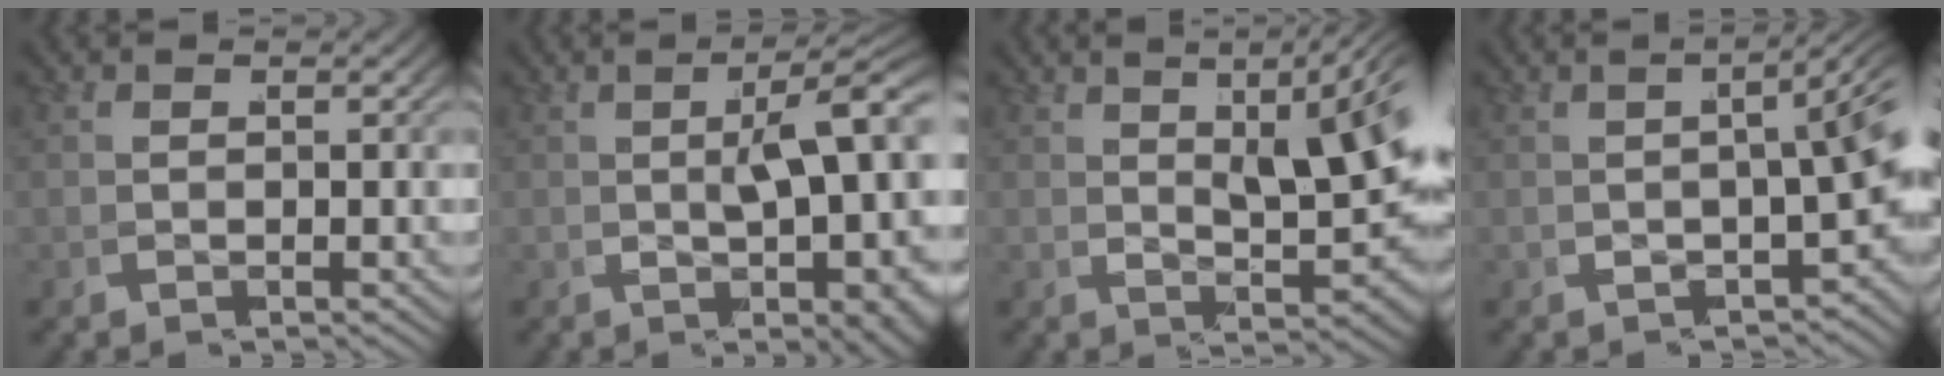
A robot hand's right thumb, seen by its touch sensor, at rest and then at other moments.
{"total": 6.2, "force": [0.6, 1.6, 6.0], "torque": [-0.070, 0.012, 0.010]}
{"total": 7.6, "force": [2.8, 2.8, 6.5], "torque": [-0.066, 0.010, 0.044]}
{"total": 4.6, "force": [0.4, 1.6, 4.3], "torque": [-0.032, 0.030, -0.001]}